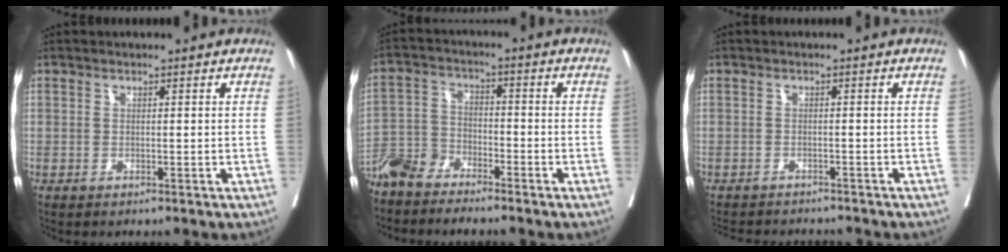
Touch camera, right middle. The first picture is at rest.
{"total": 6.6, "force": [-6.1, 1.9, 2.0], "torque": [-0.048, -0.007, -0.124]}
{"total": 8.1, "force": [-7.7, 1.5, 2.1], "torque": [-0.026, -0.004, -0.102]}